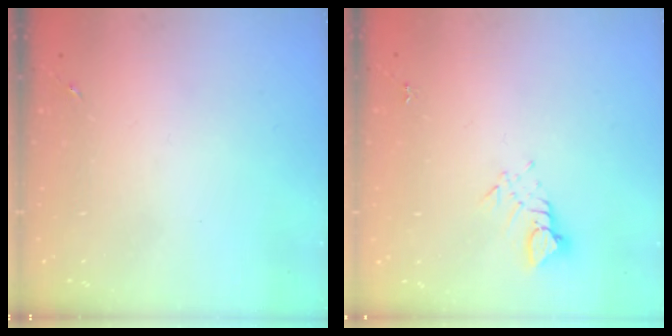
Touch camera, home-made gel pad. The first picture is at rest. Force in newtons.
{"total": 3.1, "press": 3.1, "slide": 0.1}